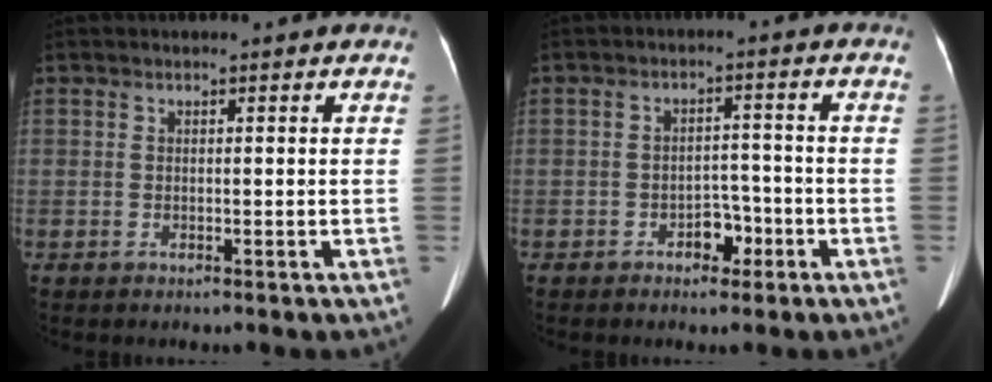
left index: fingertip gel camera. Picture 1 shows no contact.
{"total": 3.7, "force": [-2.1, 2.2, 2.1], "torque": [-0.030, 0.011, -0.028]}